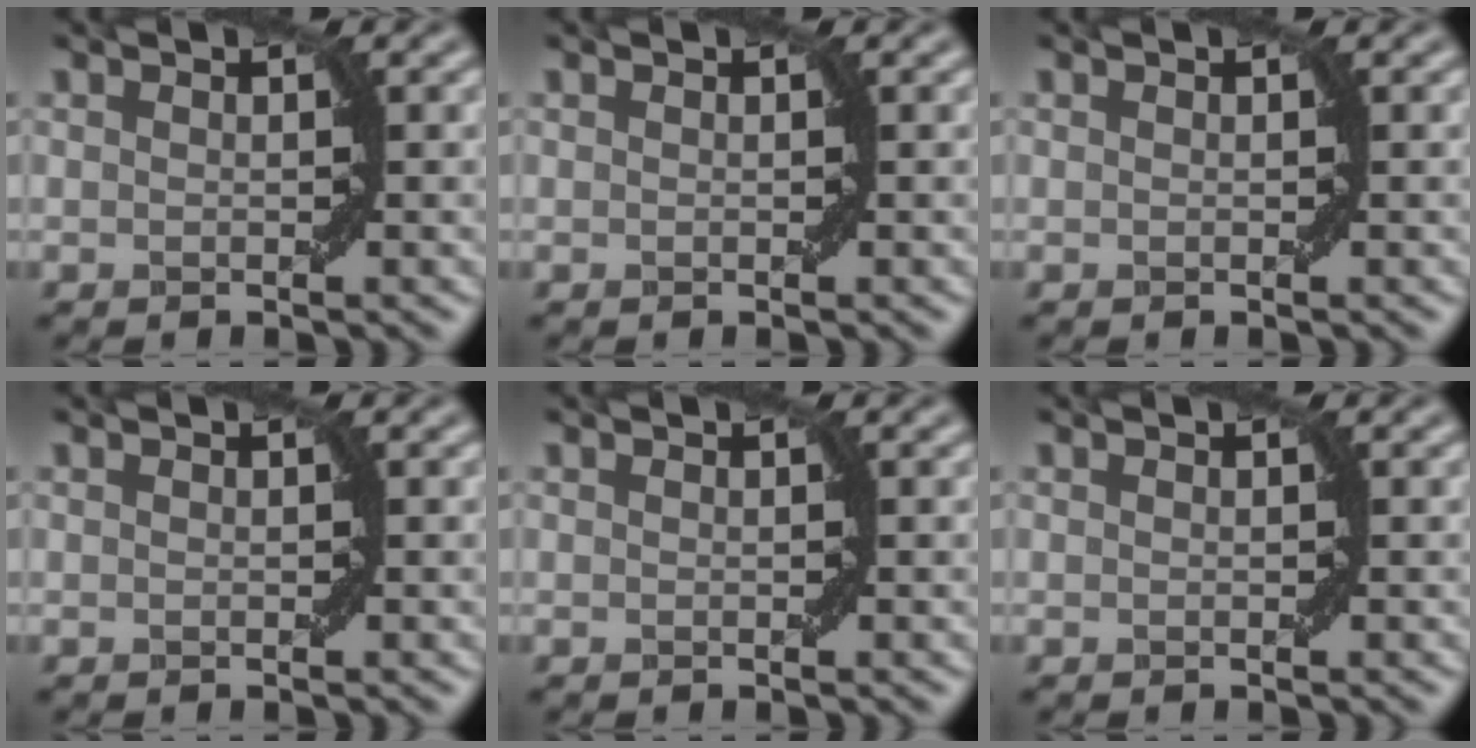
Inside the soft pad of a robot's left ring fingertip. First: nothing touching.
{"total": 0.0}
{"total": 0.0}
{"total": 0.0}
{"total": 0.0}
{"total": 0.0}